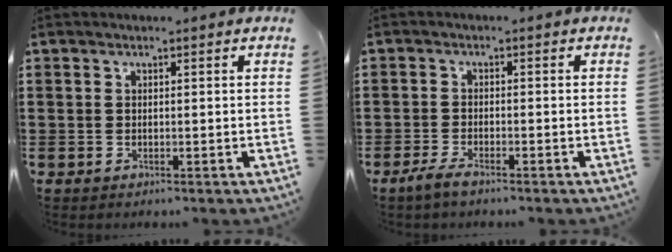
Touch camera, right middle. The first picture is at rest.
{"total": 2.4, "force": [-1.8, 0.6, 1.4], "torque": [-0.039, 0.001, -0.040]}